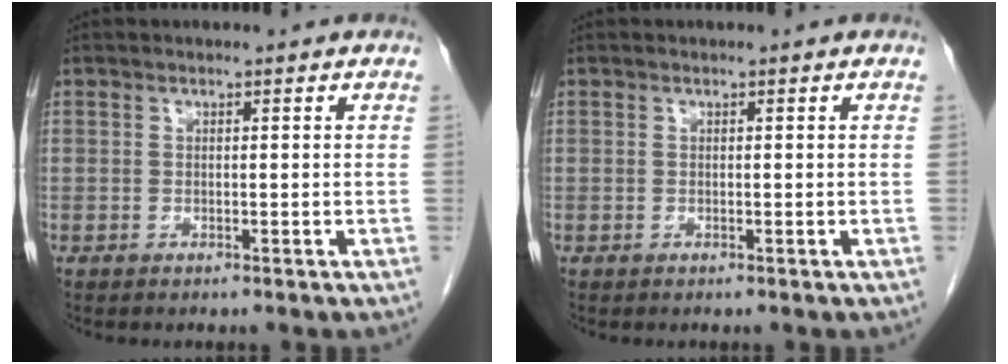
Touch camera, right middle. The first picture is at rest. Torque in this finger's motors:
{"motor_torque": [-0.36, 0.10, 0.00, -0.01]}